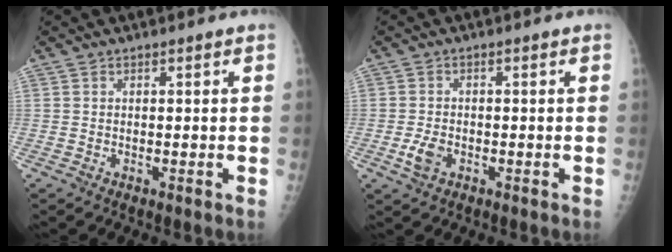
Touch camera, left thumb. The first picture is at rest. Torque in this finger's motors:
{"motor_torque": [-0.31, 0.31, 0.07, 0.04, 0.00]}